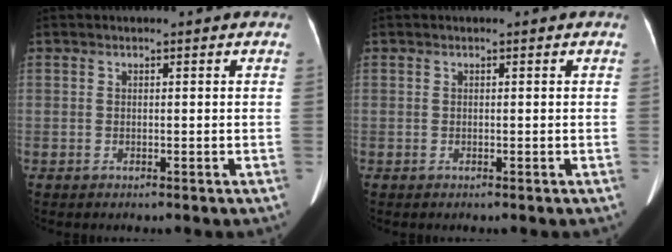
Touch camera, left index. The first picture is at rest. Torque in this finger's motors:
{"motor_torque": [0.09, -0.02, 0.04, 0.01]}